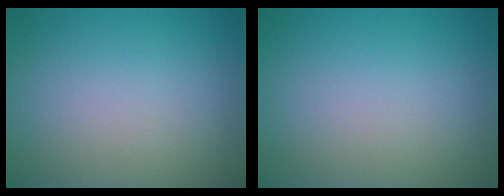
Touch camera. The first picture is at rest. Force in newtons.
{"total": 0.0}